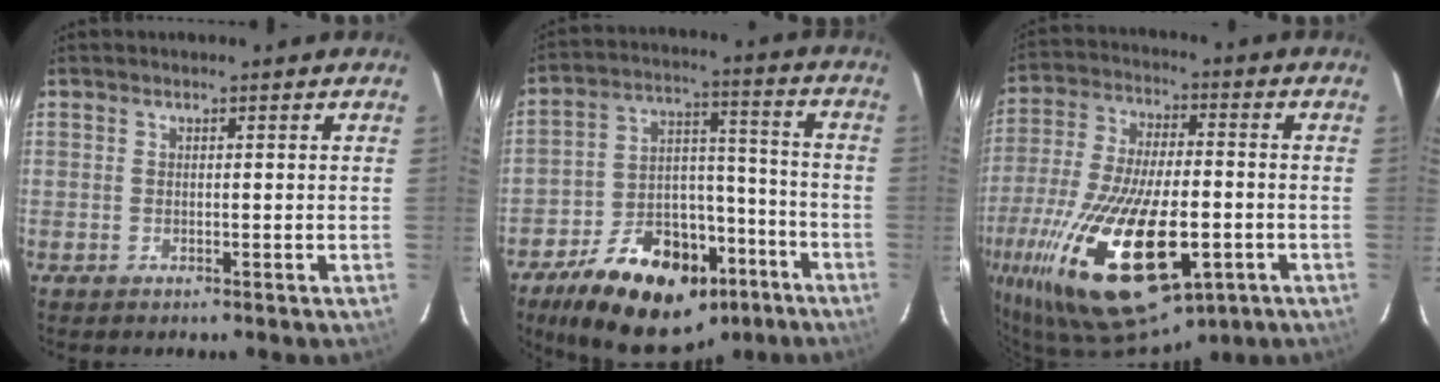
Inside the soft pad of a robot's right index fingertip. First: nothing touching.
{"total": 22.8, "force": [-14.8, 12.6, 11.9], "torque": [-0.226, 0.037, -0.210]}
{"total": 30.8, "force": [-12.1, 13.3, 24.9], "torque": [-0.525, -0.073, -0.191]}